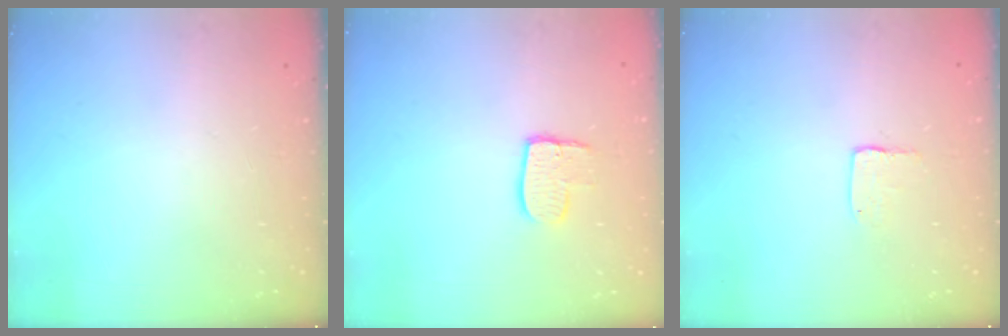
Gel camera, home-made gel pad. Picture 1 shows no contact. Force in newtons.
{"total": 8.0, "press": 8.0, "slide": 0.7}
{"total": 3.2, "press": 3.2, "slide": 0.2}